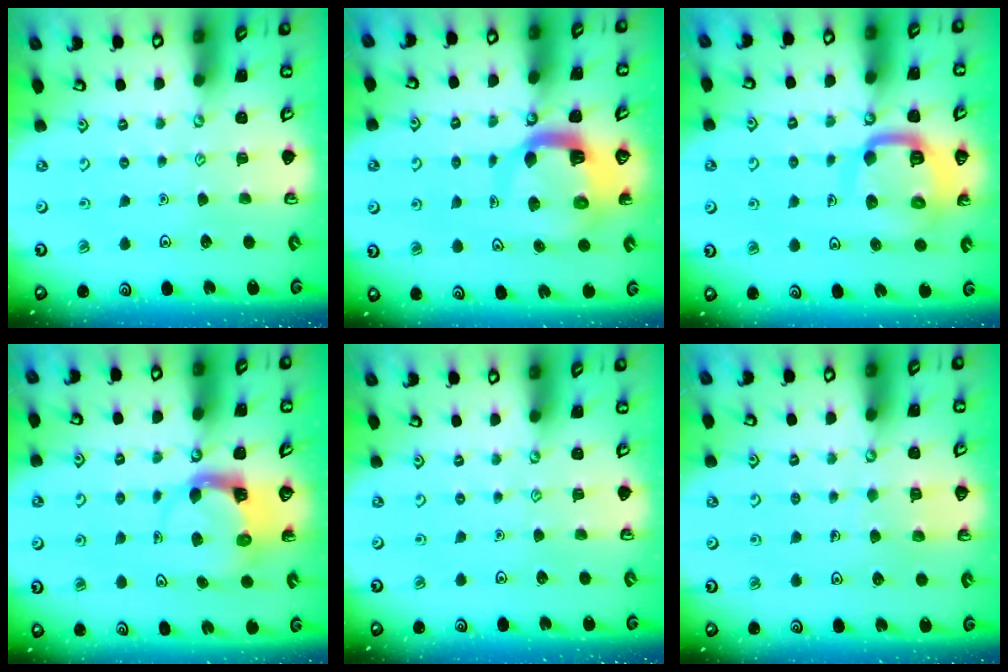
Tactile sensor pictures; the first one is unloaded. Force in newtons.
{"total": 9.0, "press": 9.0, "slide": 1.2}
{"total": 12.6, "press": 12.5, "slide": 1.4}
{"total": 4.0, "press": 4.0, "slide": 0.5}
{"total": 0.0}
{"total": 3.6, "press": 3.6, "slide": 0.3}